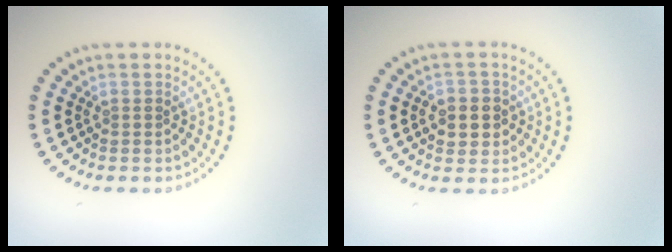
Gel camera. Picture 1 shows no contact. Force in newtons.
{"total": 2.9, "press": 2.9, "slide": 0.6}